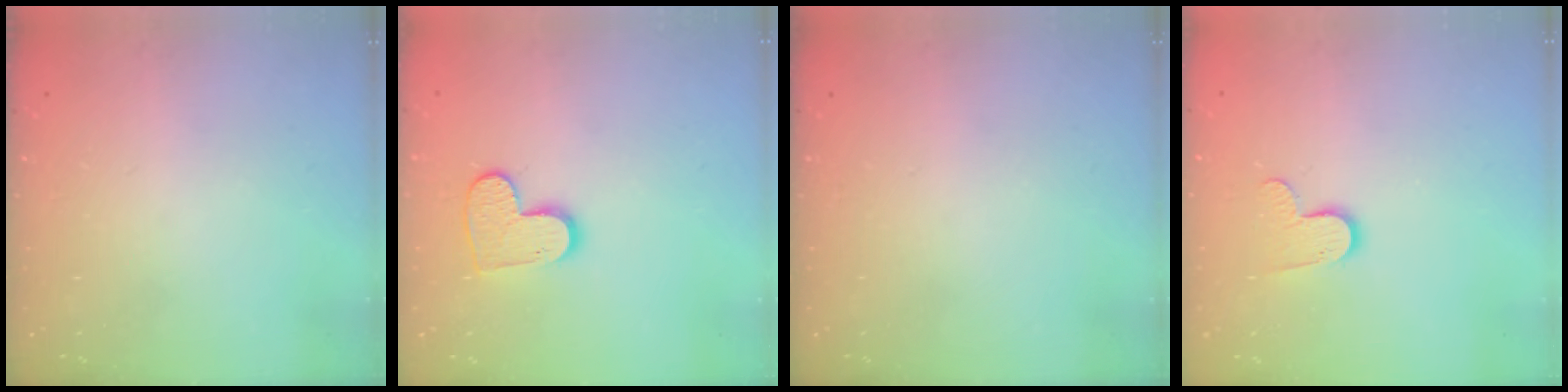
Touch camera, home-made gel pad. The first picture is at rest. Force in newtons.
{"total": 10.0, "press": 10.0, "slide": 0.9}
{"total": 0.0}
{"total": 7.4, "press": 7.4, "slide": 0.3}